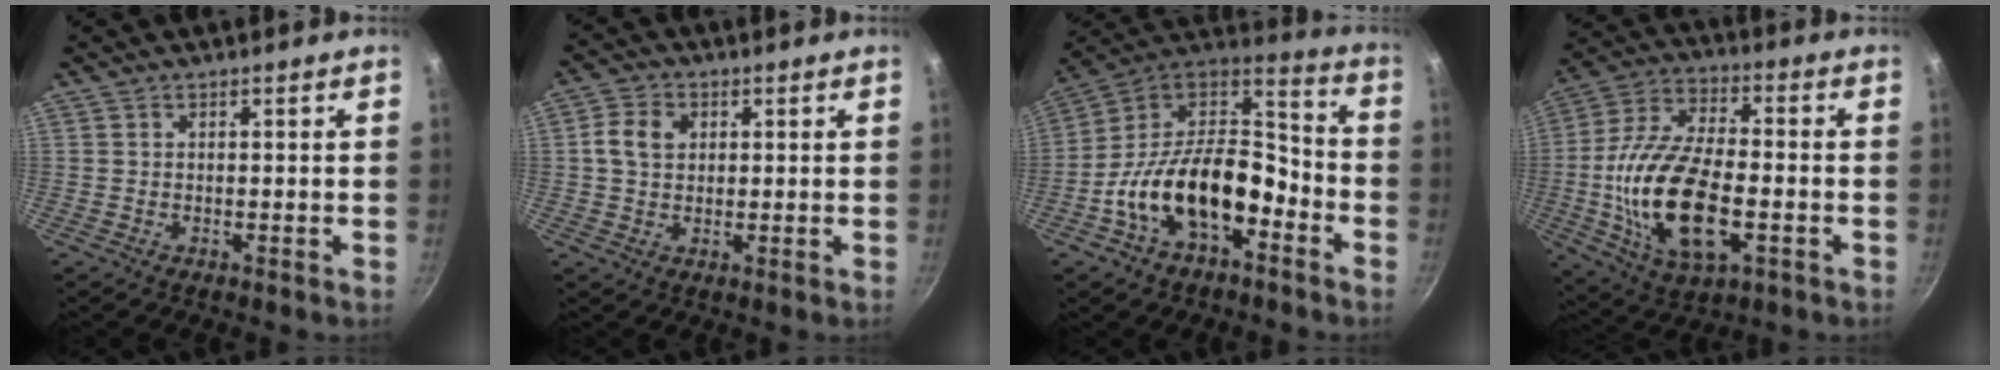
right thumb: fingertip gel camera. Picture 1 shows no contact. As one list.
[{"total": 5.6, "force": [1.1, 4.3, 3.4], "torque": [-0.050, 0.007, 0.013]}, {"total": 20.9, "force": [-7.7, 11.9, 15.3], "torque": [-0.237, 0.075, -0.147]}, {"total": 21.0, "force": [-4.1, 10.3, 17.8], "torque": [-0.338, 0.017, -0.078]}]